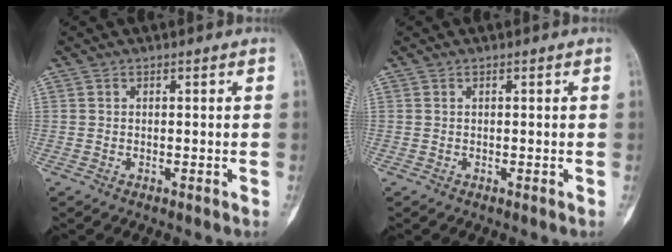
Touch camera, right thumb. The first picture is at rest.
{"total": 0.0}